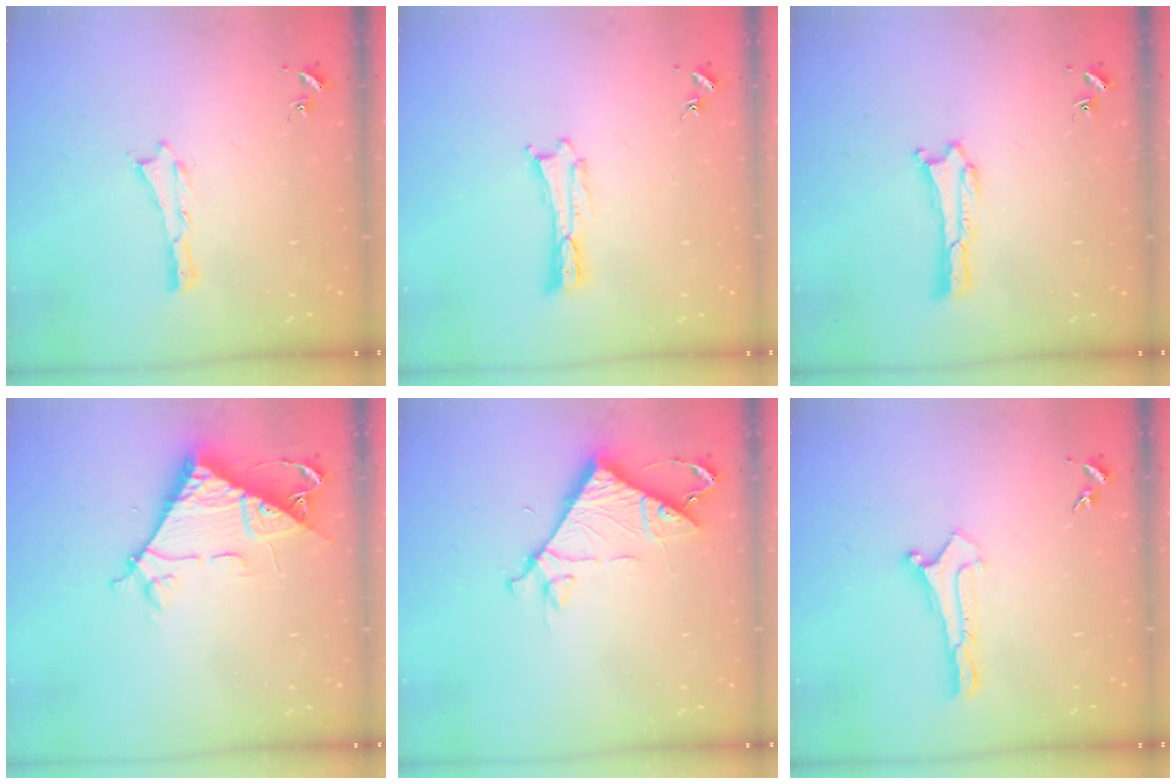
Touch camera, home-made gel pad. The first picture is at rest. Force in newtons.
{"total": 0.0}
{"total": 0.0}
{"total": 8.5, "press": 8.4, "slide": 0.7}
{"total": 7.9, "press": 7.8, "slide": 0.6}
{"total": 0.0}